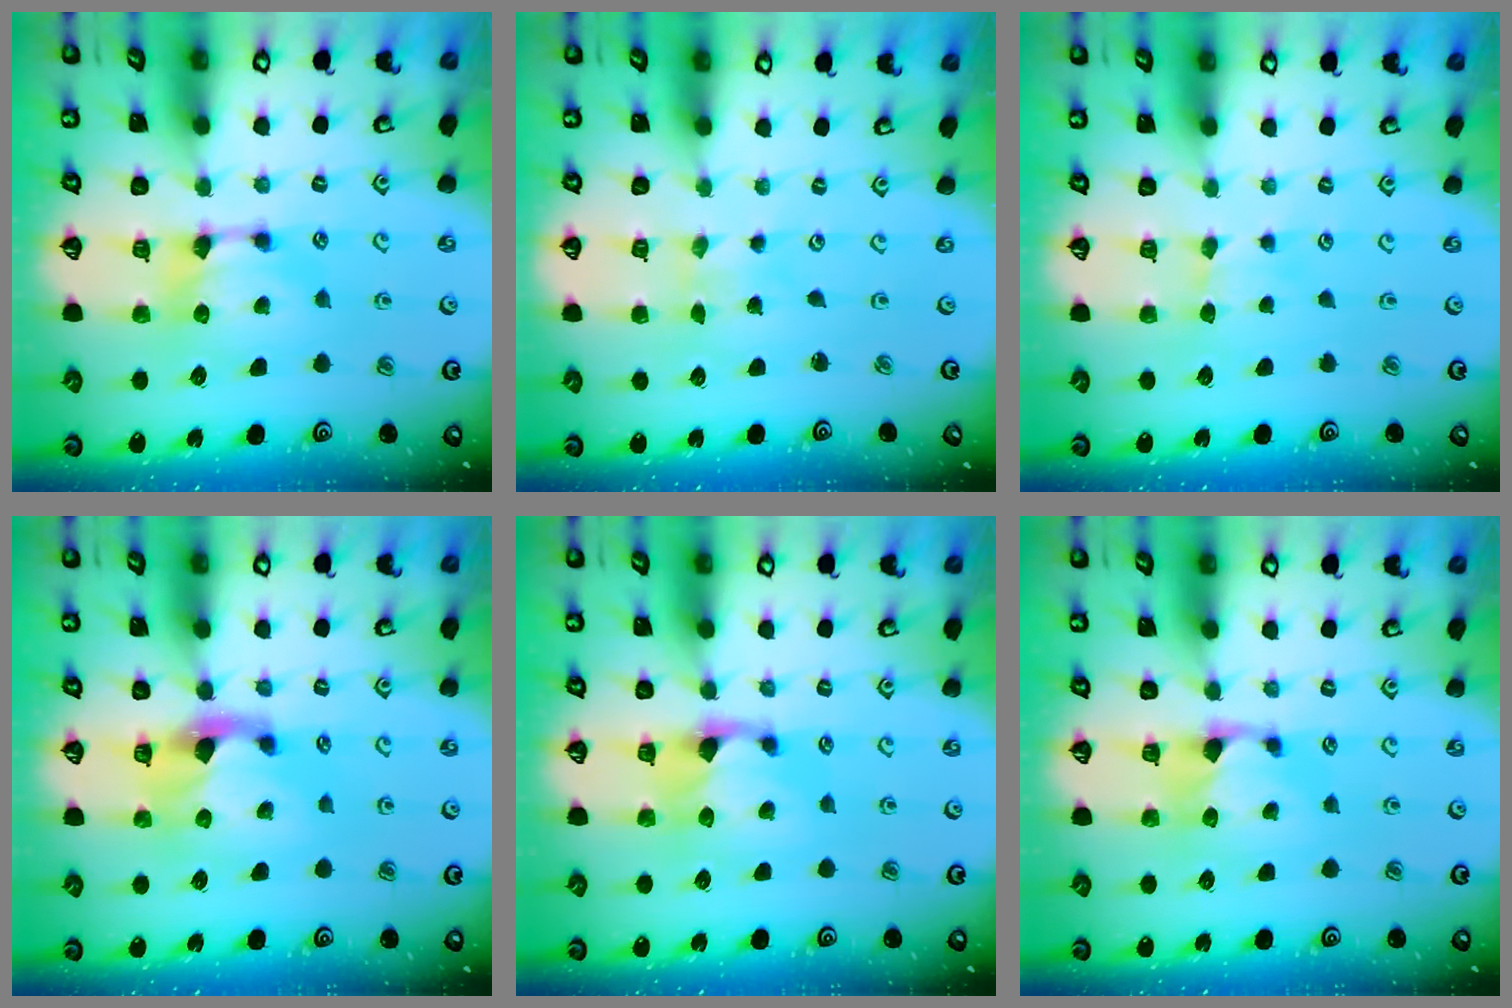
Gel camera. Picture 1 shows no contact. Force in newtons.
{"total": 4.6, "press": 4.6, "slide": 0.2}
{"total": 2.3, "press": 2.2, "slide": 0.5}
{"total": 2.3, "press": 1.9, "slide": 1.2}
{"total": 1.0, "press": 0.3, "slide": 0.9}
{"total": 1.1, "press": 0.8, "slide": 0.7}